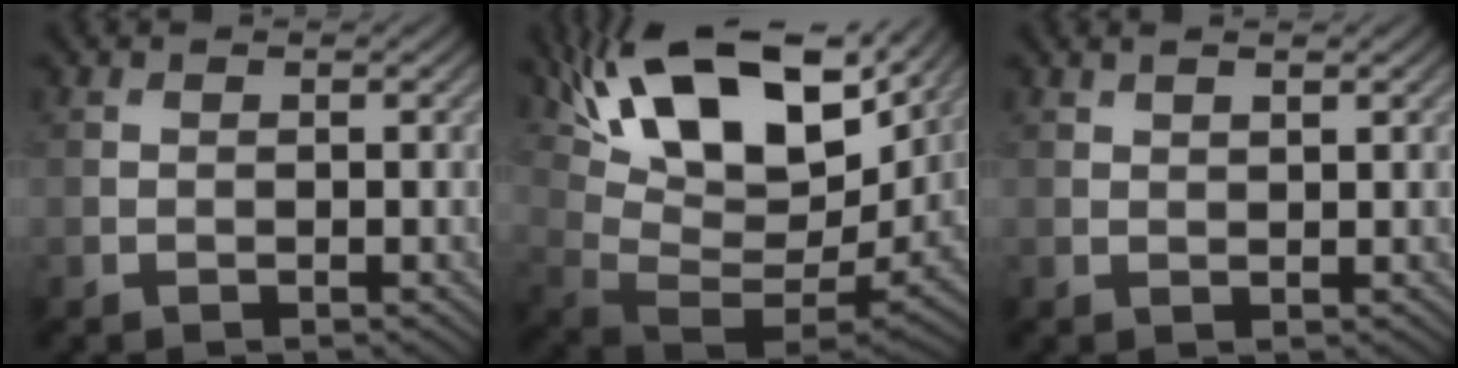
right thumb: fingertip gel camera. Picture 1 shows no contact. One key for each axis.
{"total": 20.1, "fx": 9.8, "fy": 9.1, "fz": 15.0, "tx": -0.279, "ty": 0.038, "tz": 0.160}
{"total": 1.3, "fx": 1.0, "fy": 0.3, "fz": 0.9, "tx": -0.019, "ty": -0.001, "tz": 0.020}